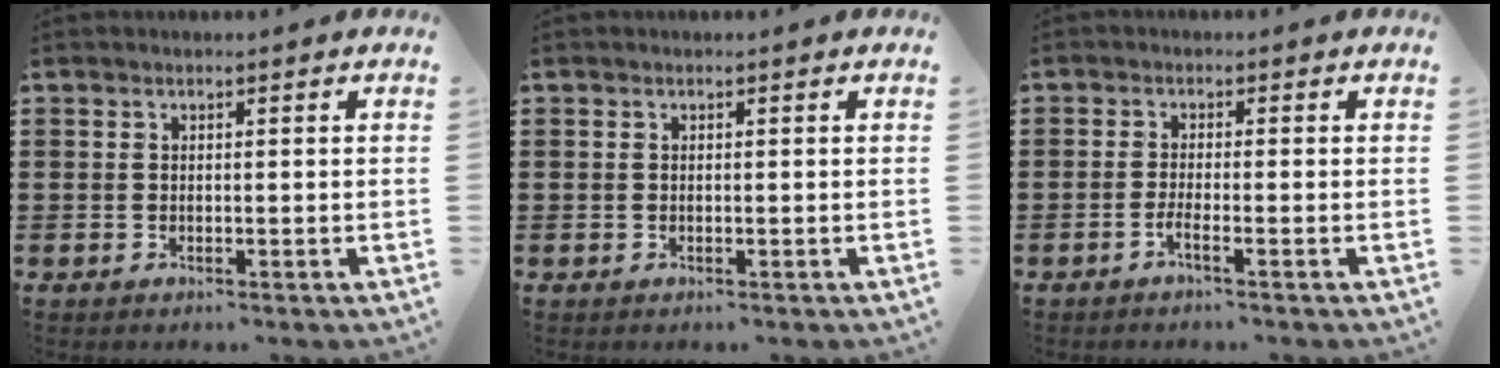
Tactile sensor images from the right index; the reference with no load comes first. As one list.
[{"total": 0.0}, {"total": 2.0, "force": [-1.2, -0.2, 1.5], "torque": [-0.034, -0.006, -0.025]}]